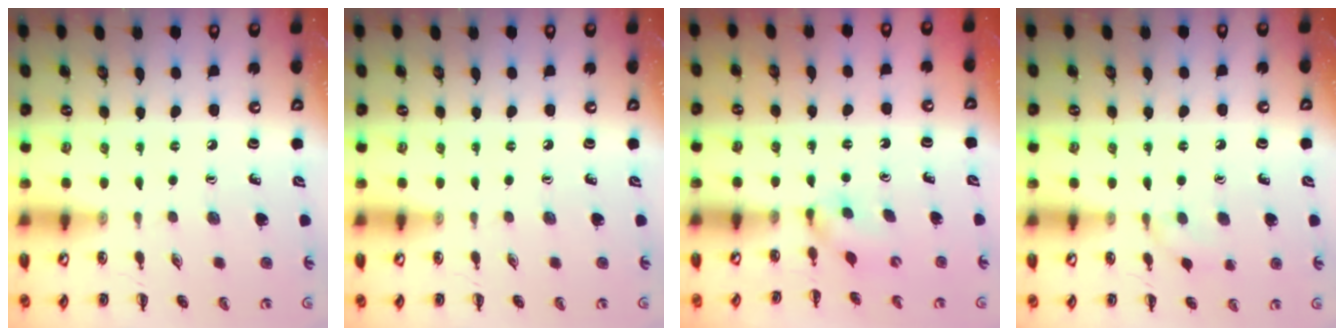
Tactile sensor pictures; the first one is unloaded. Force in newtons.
{"total": 0.0}
{"total": 1.8, "press": 1.5, "slide": 1.0}
{"total": 6.2, "press": 5.9, "slide": 2.1}